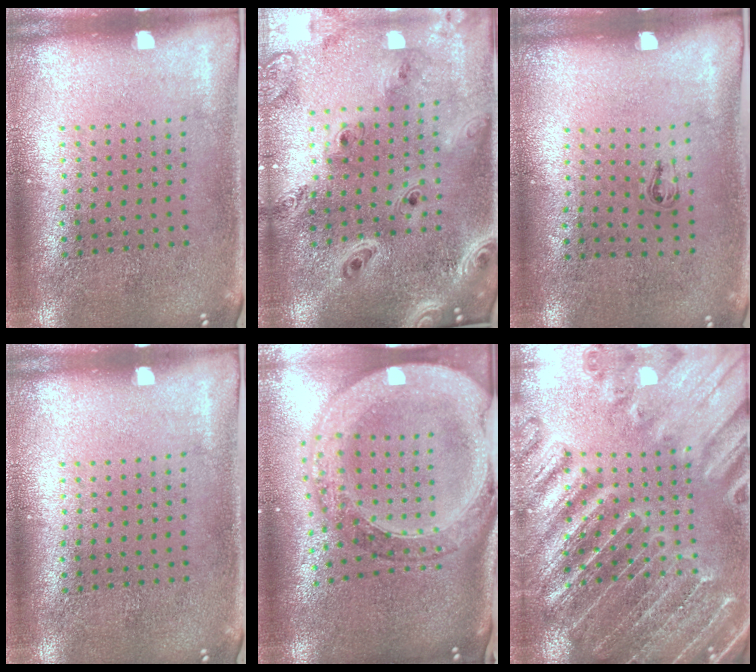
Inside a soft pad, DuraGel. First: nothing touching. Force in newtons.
{"total": 2.8, "press": 2.4, "slide": 1.4}
{"total": 0.5, "press": 0.3, "slide": 0.5}
{"total": 0.0}
{"total": 3.3, "press": 2.6, "slide": 2.0}
{"total": 4.0, "press": 3.8, "slide": 1.2}